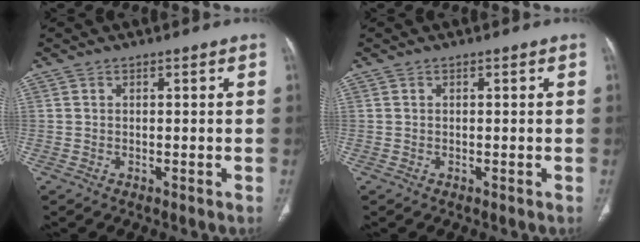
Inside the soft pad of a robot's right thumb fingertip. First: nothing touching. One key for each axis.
{"total": 0.0}